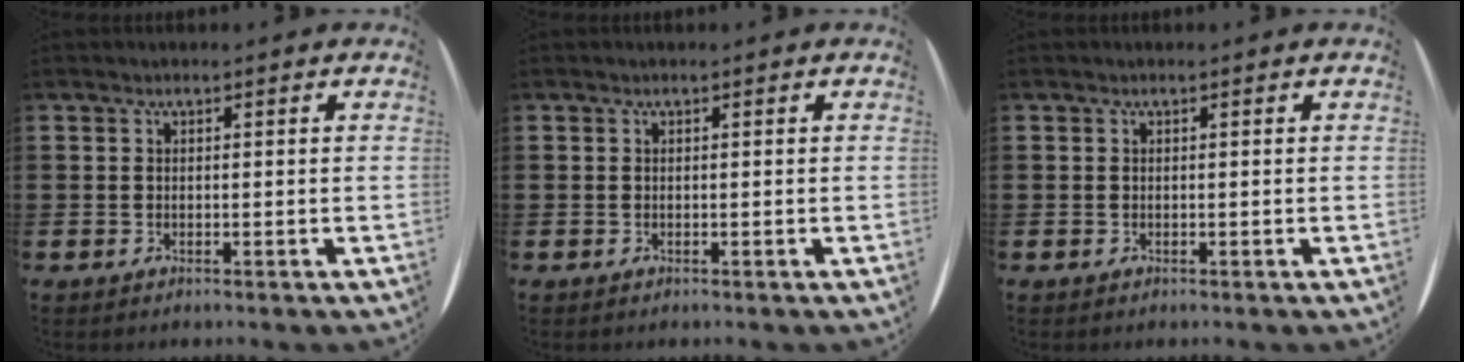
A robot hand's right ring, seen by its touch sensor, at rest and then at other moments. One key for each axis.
{"total": 0.0}
{"total": 0.0}